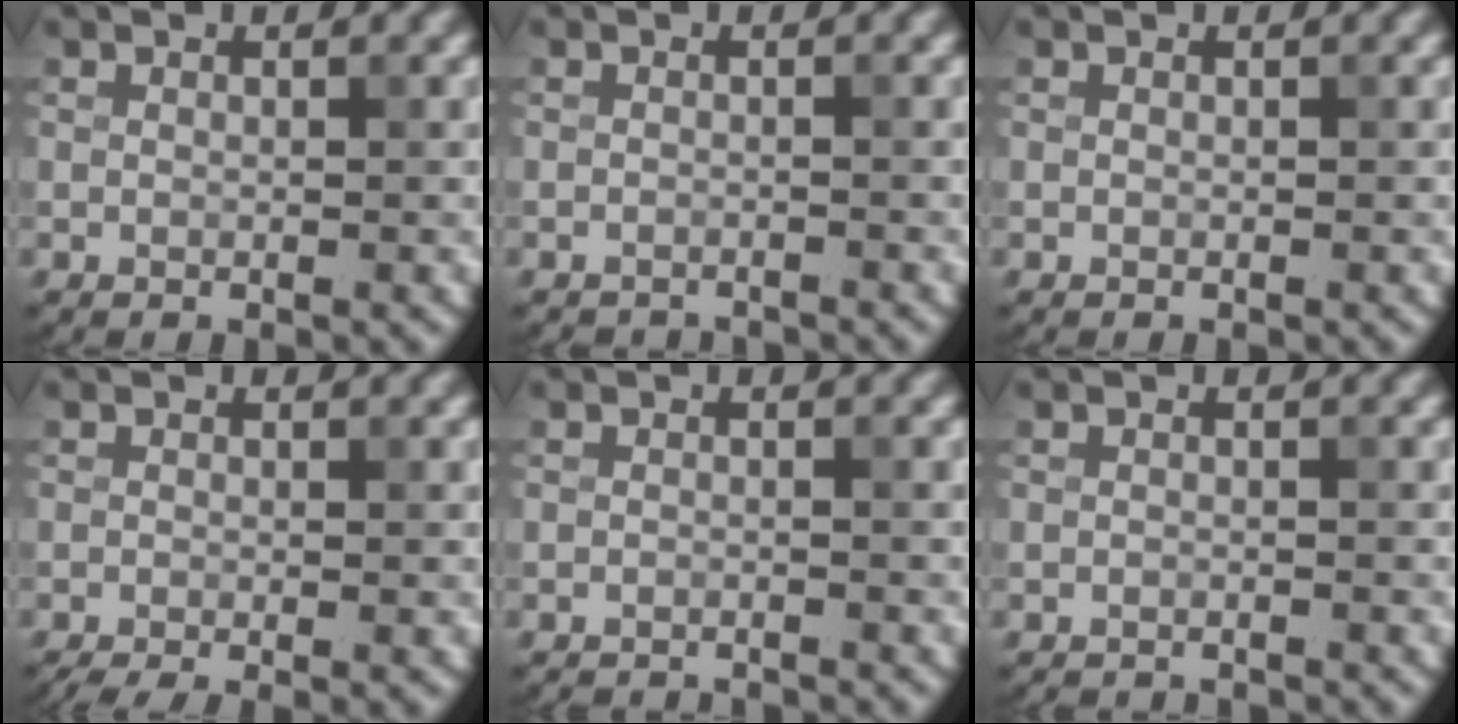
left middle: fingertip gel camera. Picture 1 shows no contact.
{"total": 2.4, "force": [-2.4, 0.2, 0.1], "torque": [0.003, -0.010, -0.036]}
{"total": 0.0}
{"total": 2.6, "force": [-1.8, 0.6, 1.9], "torque": [-0.027, -0.010, -0.035]}
{"total": 3.0, "force": [-2.9, 0.3, 0.6], "torque": [-0.009, -0.009, -0.044]}
{"total": 2.3, "force": [-2.3, 0.2, 0.4], "torque": [0.001, -0.010, -0.033]}